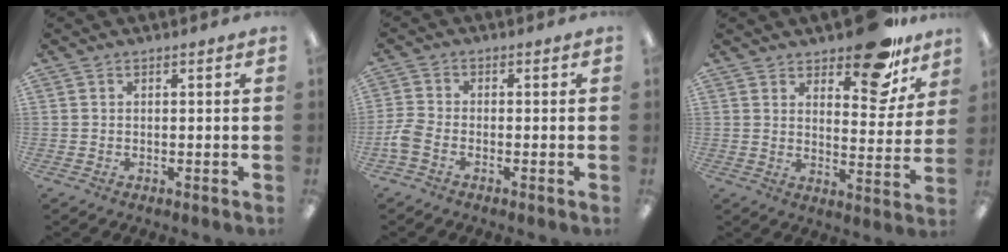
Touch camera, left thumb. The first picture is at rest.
{"total": 3.8, "force": [-1.7, 2.2, 2.5], "torque": [-0.059, 0.002, -0.034]}
{"total": 14.6, "force": [10.9, 6.0, 7.7], "torque": [-0.093, -0.072, 0.187]}